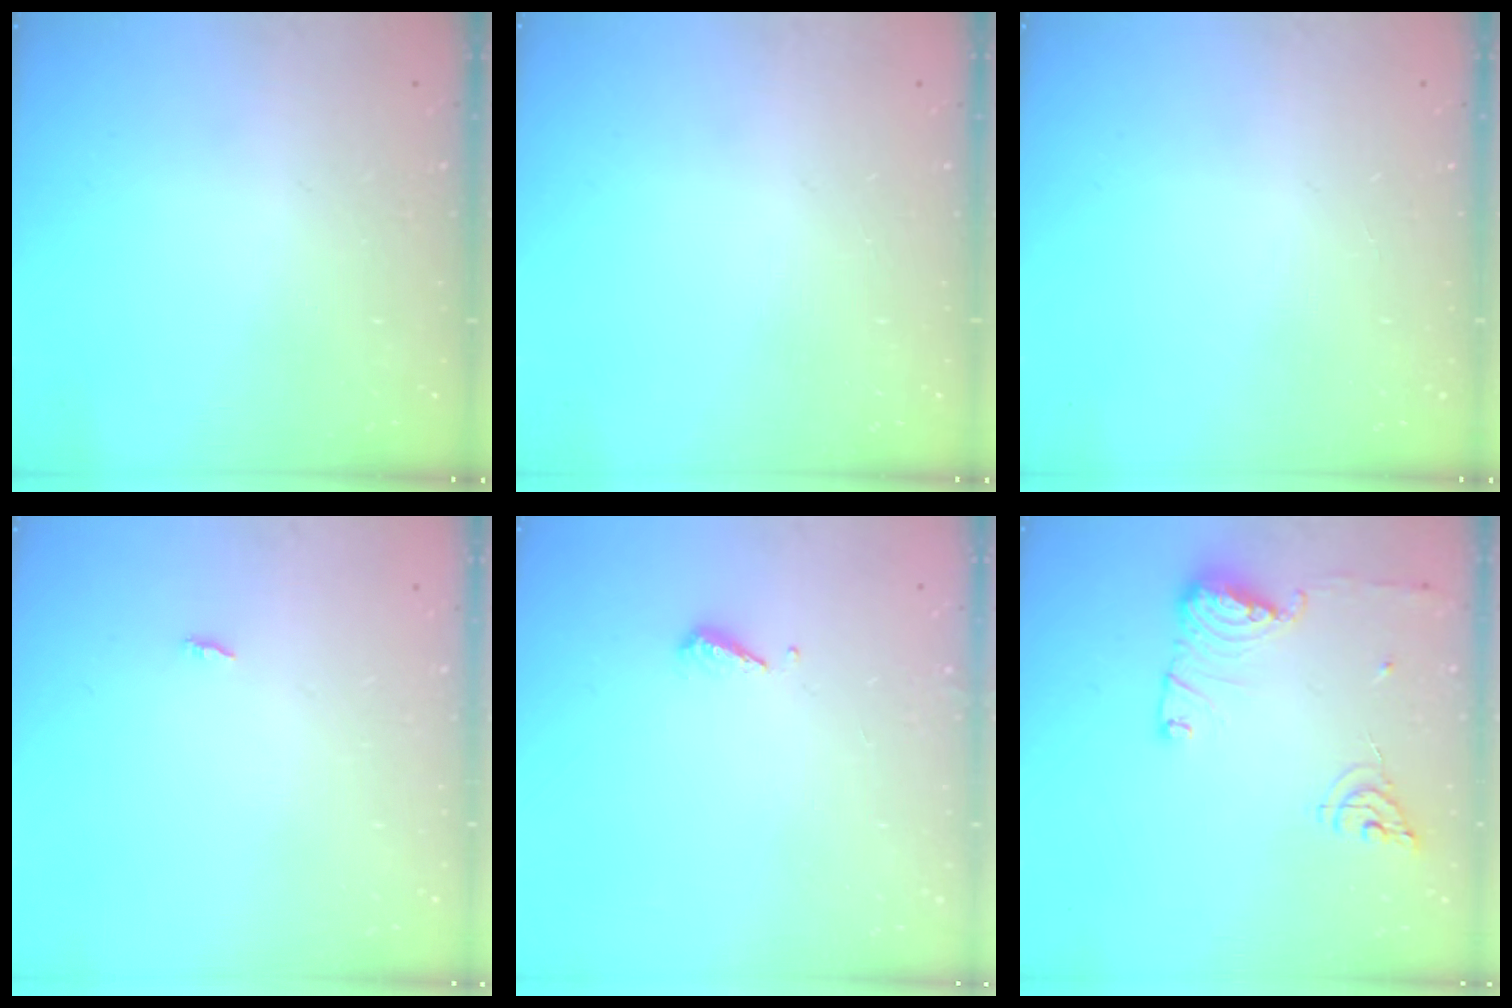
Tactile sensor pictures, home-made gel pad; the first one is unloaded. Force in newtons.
{"total": 0.0}
{"total": 0.0}
{"total": 1.8, "press": 1.8, "slide": 0.2}
{"total": 3.9, "press": 3.9, "slide": 0.4}
{"total": 12.0, "press": 11.9, "slide": 1.6}